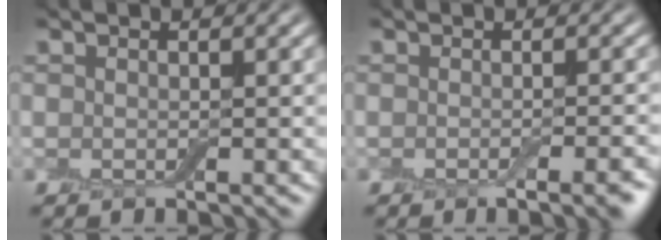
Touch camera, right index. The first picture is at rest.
{"total": 3.4, "force": [-1.6, 1.0, 2.8], "torque": [-0.028, -0.001, -0.021]}